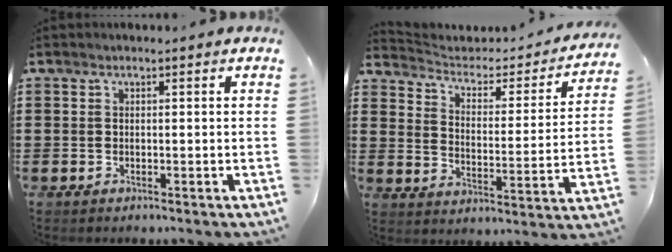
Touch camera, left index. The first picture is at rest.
{"total": 2.7, "force": [2.2, 1.4, 0.9], "torque": [-0.037, -0.019, 0.028]}